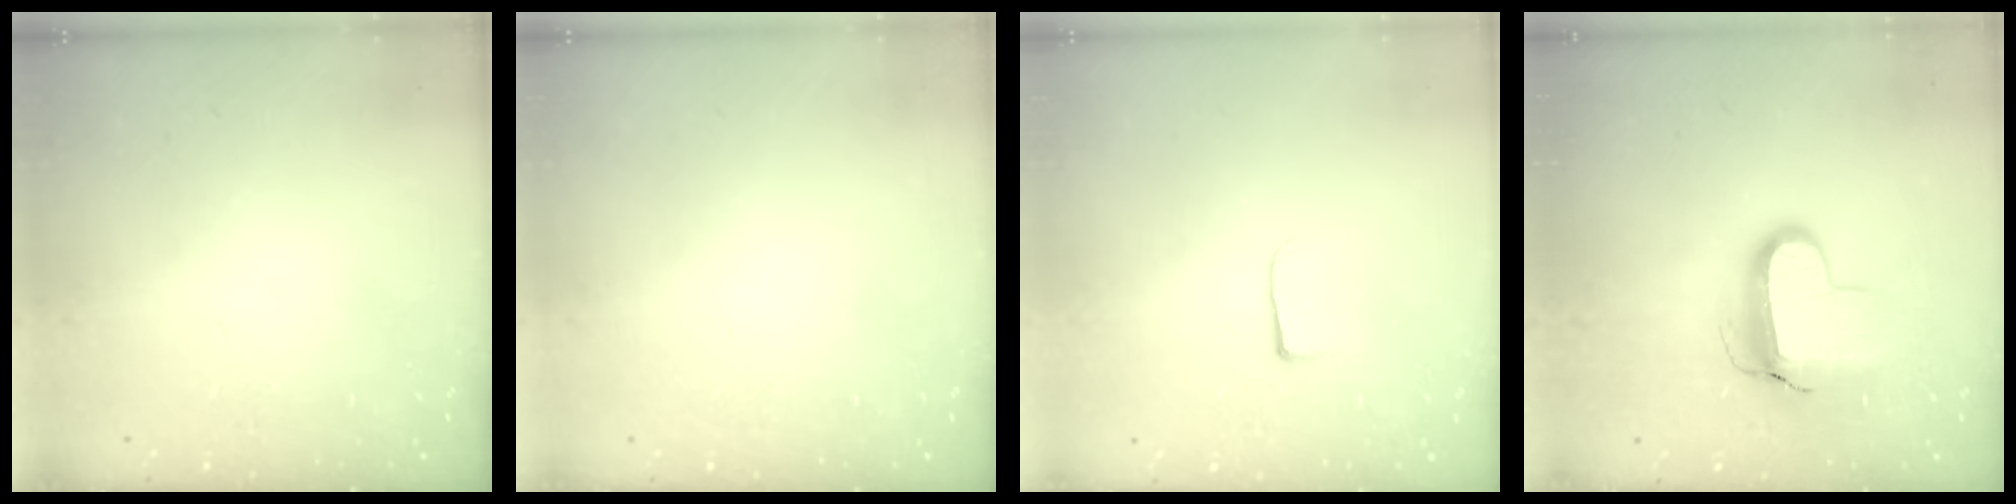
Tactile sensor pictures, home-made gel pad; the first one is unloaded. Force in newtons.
{"total": 0.0}
{"total": 3.8, "press": 3.8, "slide": 0.5}
{"total": 12.8, "press": 12.8, "slide": 1.0}